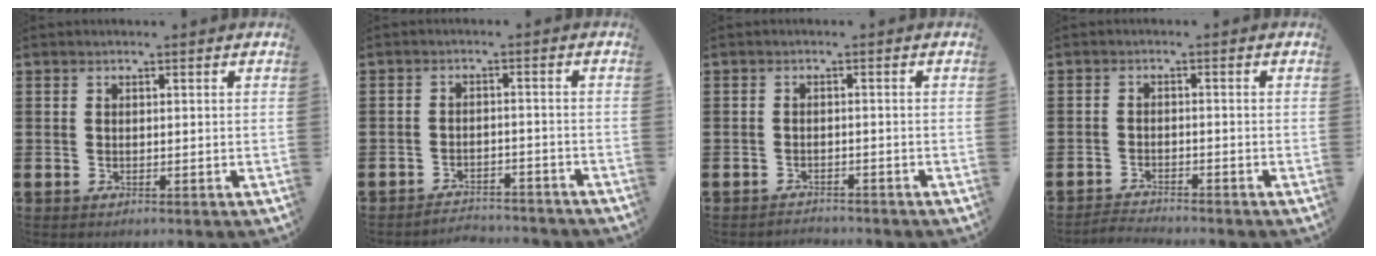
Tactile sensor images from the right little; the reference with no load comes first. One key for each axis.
{"total": 2.6, "fx": -2.6, "fy": 0.1, "fz": -0.2, "tx": -0.005, "ty": 0.005, "tz": -0.056}
{"total": 1.3, "fx": -1.3, "fy": 0.0, "fz": -0.2, "tx": -0.001, "ty": 0.005, "tz": -0.028}
{"total": 1.9, "fx": -1.8, "fy": -0.1, "fz": 0.0, "tx": -0.004, "ty": 0.003, "tz": -0.039}